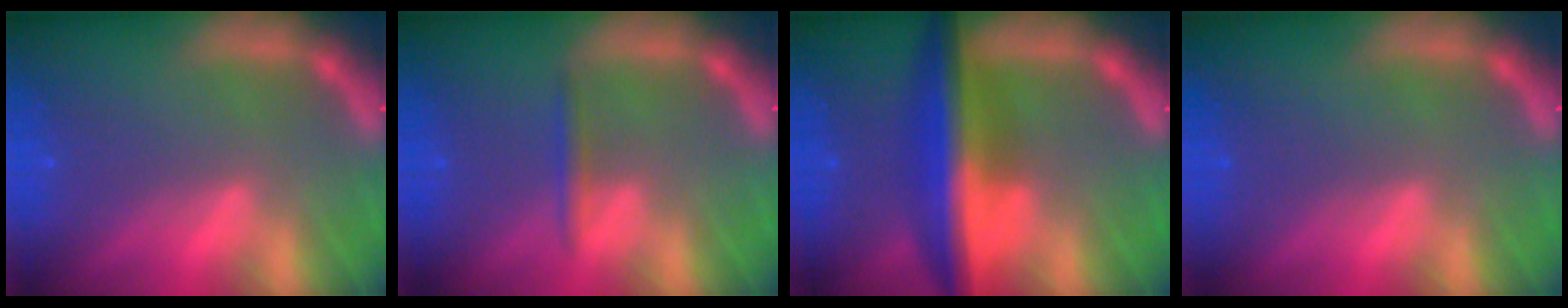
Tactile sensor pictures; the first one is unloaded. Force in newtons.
{"total": 1.4}
{"total": 8.5}
{"total": 0.0}